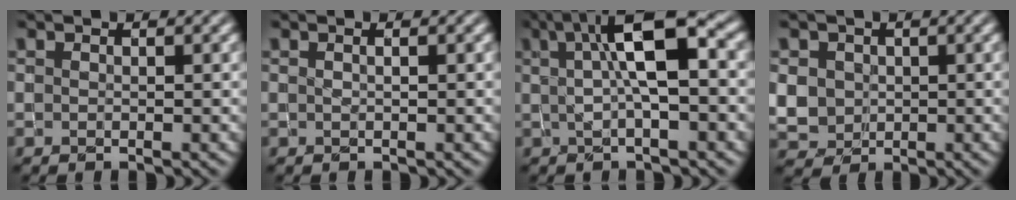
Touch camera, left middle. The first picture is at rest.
{"total": 0.7, "force": [0.2, 0.3, 0.6], "torque": [-0.004, -0.009, -0.001]}
{"total": 7.2, "force": [1.3, 2.1, 6.8], "torque": [-0.109, 0.014, 0.015]}
{"total": 3.1, "force": [0.1, 3.0, 1.0], "torque": [-0.037, -0.003, 0.010]}